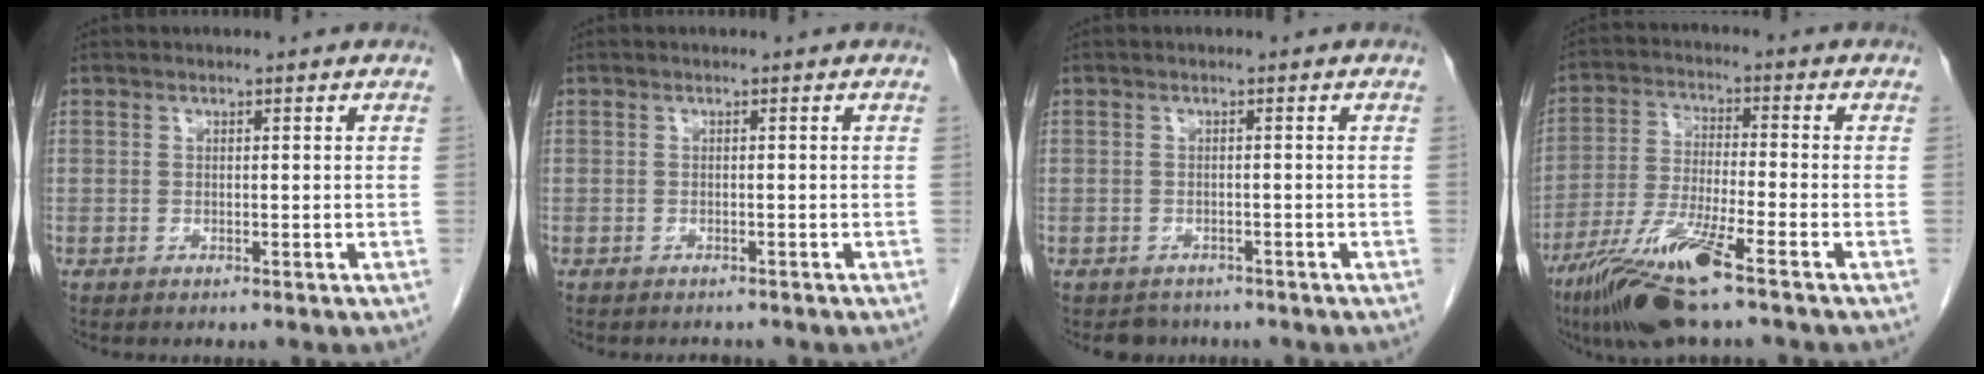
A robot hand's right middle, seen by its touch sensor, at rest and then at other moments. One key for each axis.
{"total": 2.0, "fx": -1.9, "fy": 0.7, "fz": 0.5, "tx": -0.014, "ty": -0.005, "tz": -0.022}
{"total": 2.3, "fx": -2.0, "fy": 1.2, "fz": -0.3, "tx": -0.006, "ty": -0.001, "tz": -0.029}
{"total": 11.8, "fx": -7.4, "fy": 0.3, "fz": 9.2, "tx": -0.187, "ty": -0.030, "tz": -0.138}